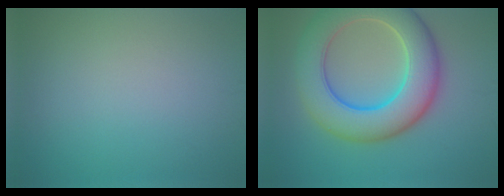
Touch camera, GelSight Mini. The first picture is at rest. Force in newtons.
{"total": 10.3, "press": 10.3, "slide": 0.5}